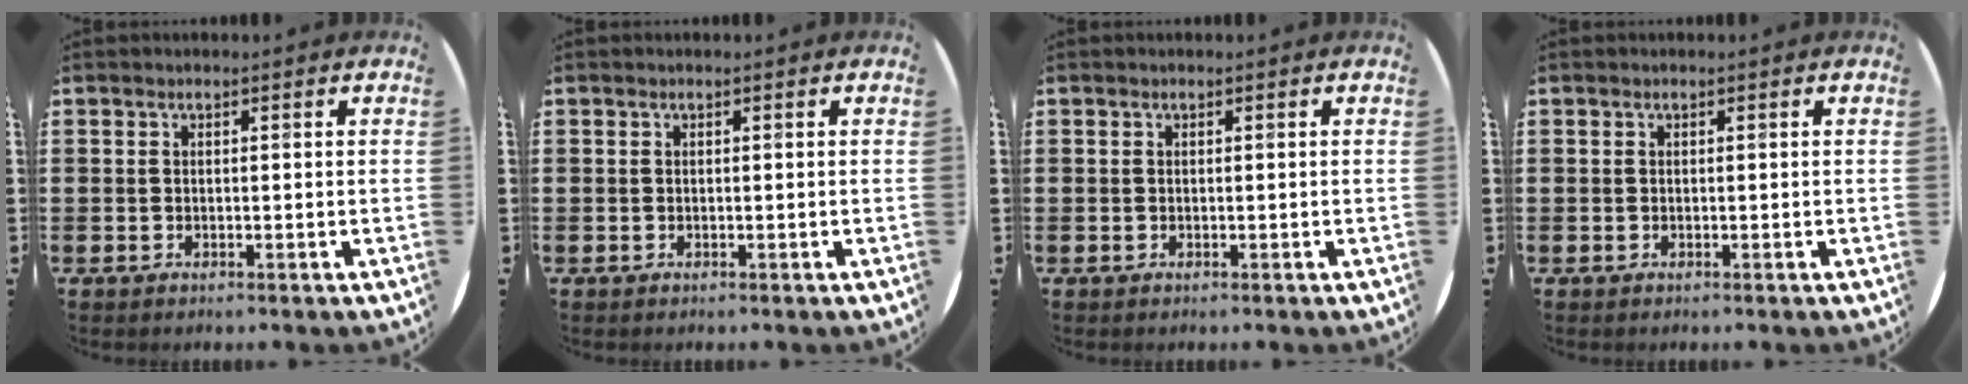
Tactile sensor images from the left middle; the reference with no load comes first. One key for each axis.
{"total": 0.0}
{"total": 0.0}
{"total": 0.0}